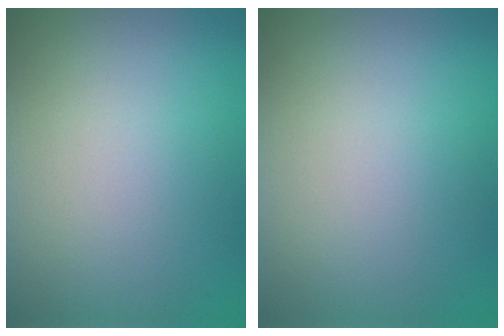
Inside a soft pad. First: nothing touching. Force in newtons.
{"total": 0.0}